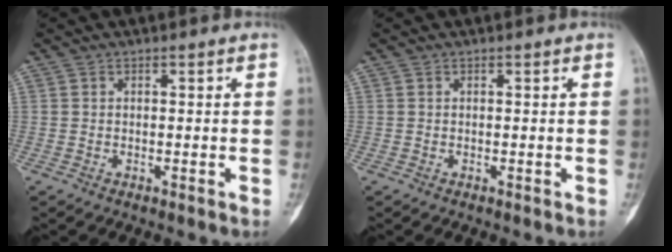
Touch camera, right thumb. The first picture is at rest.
{"total": 0.0}